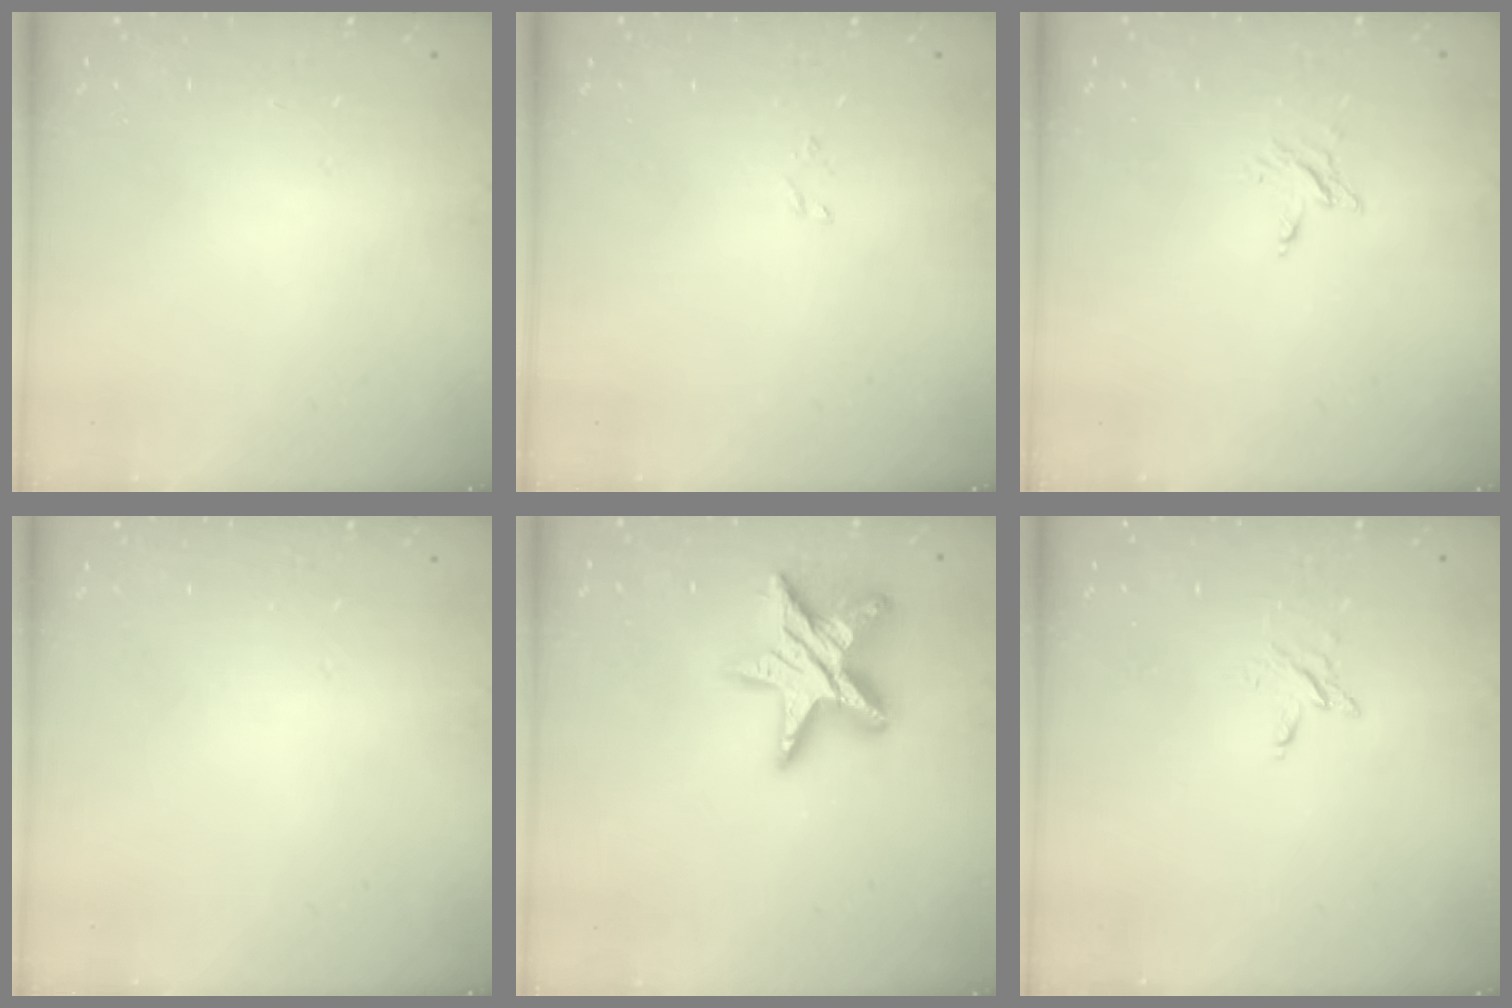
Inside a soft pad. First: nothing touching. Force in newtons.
{"total": 1.6, "press": 1.5, "slide": 0.3}
{"total": 2.7, "press": 2.7, "slide": 0.3}
{"total": 0.0}
{"total": 14.8, "press": 14.8, "slide": 1.2}
{"total": 2.8, "press": 2.8, "slide": 0.3}